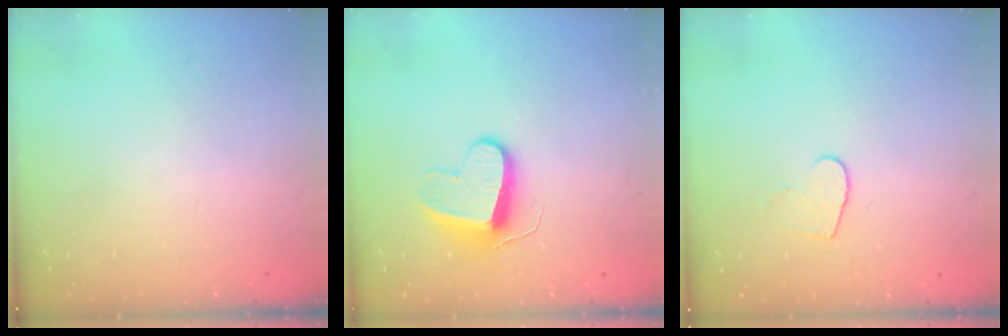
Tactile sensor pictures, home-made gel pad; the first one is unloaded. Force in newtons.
{"total": 9.5, "press": 9.5, "slide": 0.7}
{"total": 5.8, "press": 5.8, "slide": 0.4}